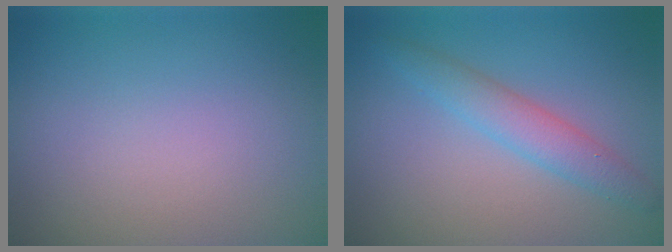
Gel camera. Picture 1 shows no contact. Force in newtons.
{"total": 2.8, "press": 2.8, "slide": 0.1}